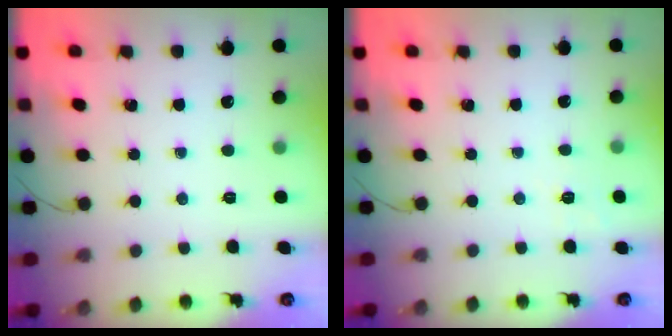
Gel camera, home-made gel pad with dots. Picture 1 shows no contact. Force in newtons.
{"total": 3.4, "press": 2.9, "slide": 1.6}